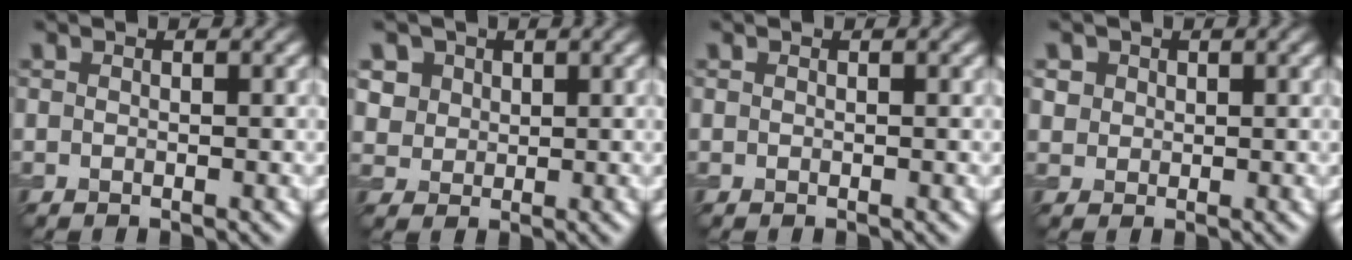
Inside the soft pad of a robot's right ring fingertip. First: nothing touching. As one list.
[{"total": 4.1, "force": [2.0, 3.2, 1.5], "torque": [-0.048, 0.000, 0.042]}, {"total": 0.0}, {"total": 2.0, "force": [1.0, 1.7, 0.7], "torque": [-0.025, -0.001, 0.027]}]